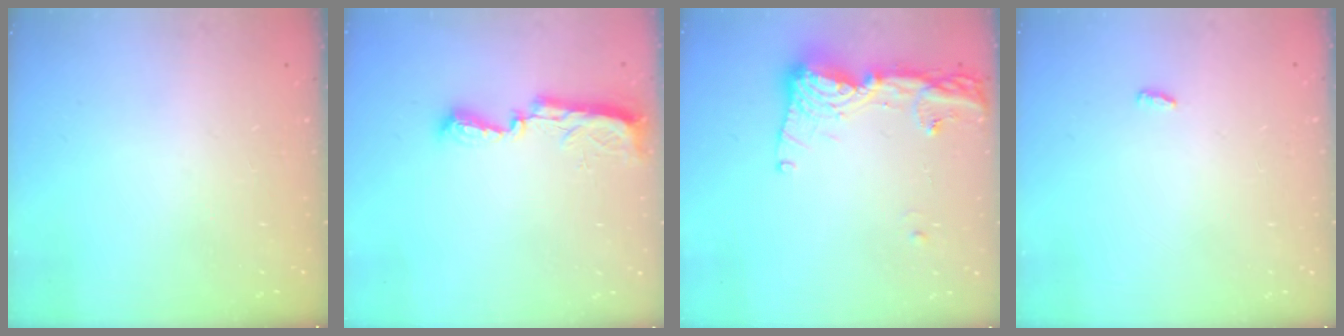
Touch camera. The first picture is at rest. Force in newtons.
{"total": 7.8, "press": 7.8, "slide": 0.8}
{"total": 14.5, "press": 14.4, "slide": 1.7}
{"total": 2.9, "press": 2.6, "slide": 1.3}